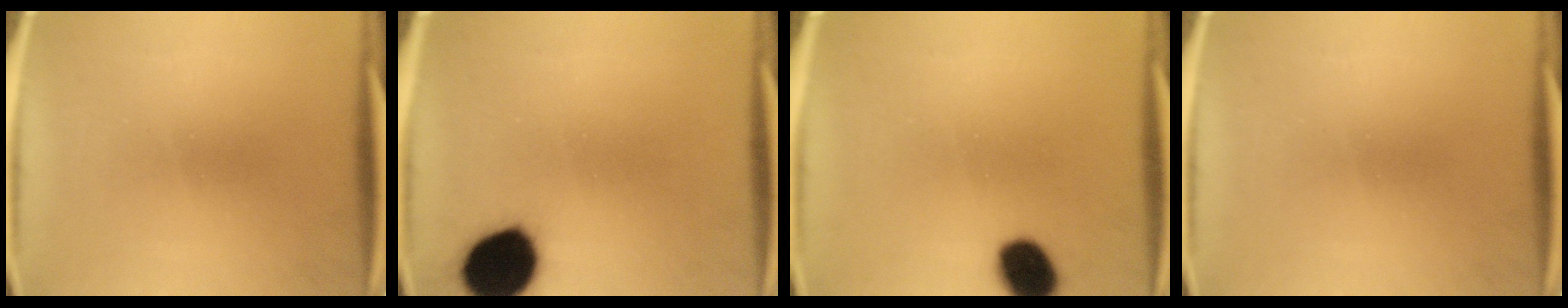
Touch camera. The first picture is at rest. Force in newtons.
{"total": 16.1}
{"total": 9.1}
{"total": 0.0}